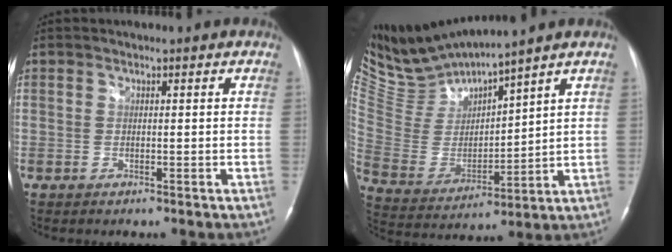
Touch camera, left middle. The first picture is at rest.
{"total": 11.4, "force": [11.1, -0.9, 2.2], "torque": [-0.071, -0.007, 0.244]}